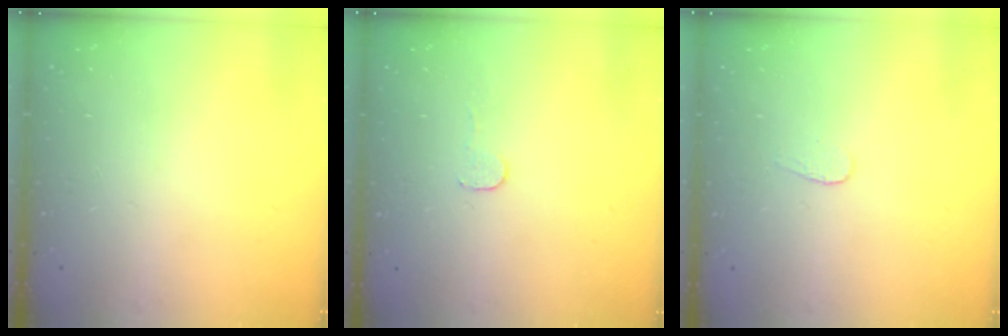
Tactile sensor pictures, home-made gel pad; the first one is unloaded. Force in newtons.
{"total": 2.7, "press": 2.7, "slide": 0.2}
{"total": 3.0, "press": 3.0, "slide": 0.3}